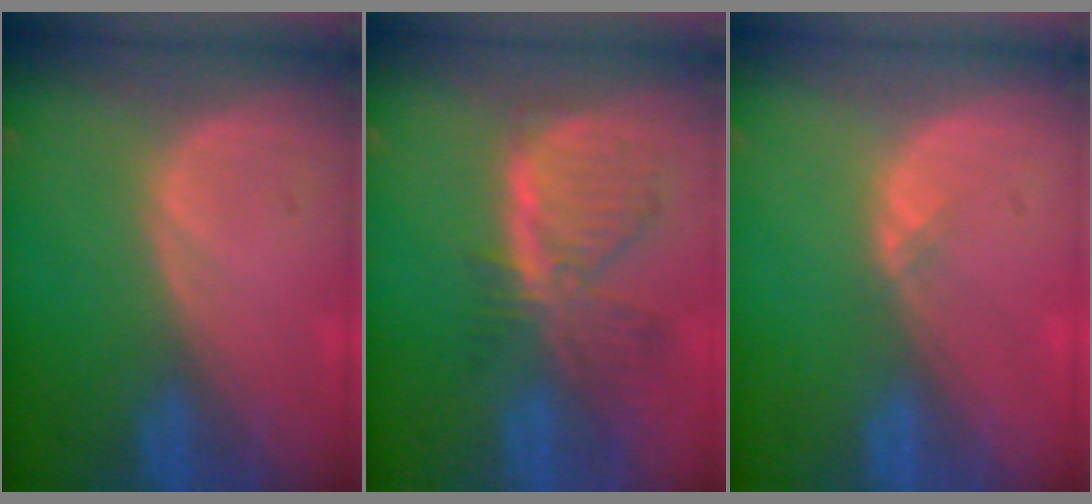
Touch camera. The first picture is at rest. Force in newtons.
{"total": 8.0, "press": 7.1, "slide": 3.8}
{"total": 0.8, "press": 0.5, "slide": 0.6}